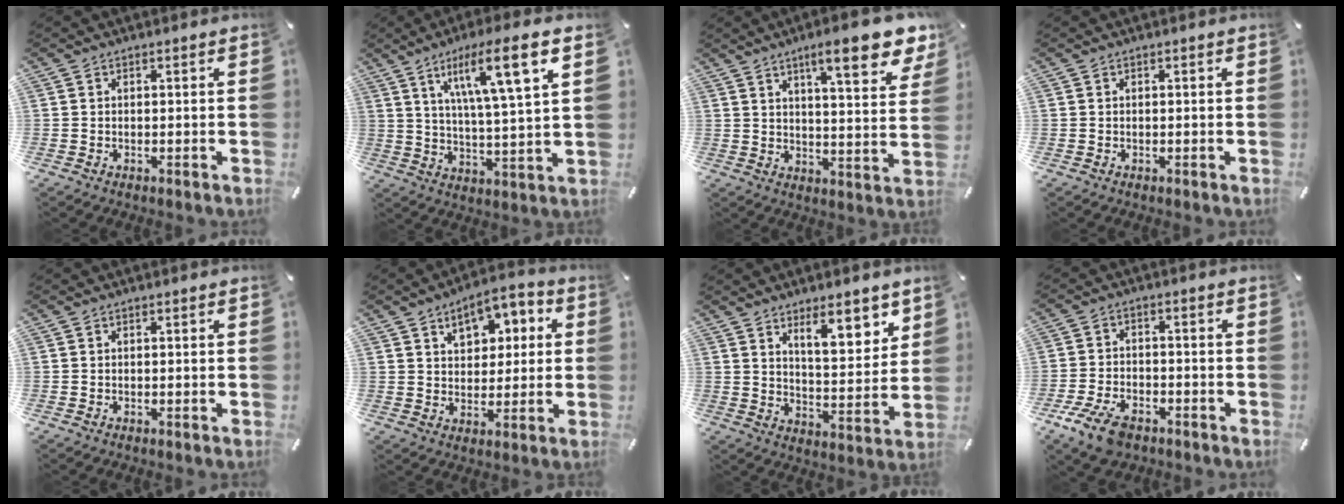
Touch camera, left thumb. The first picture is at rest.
{"total": 12.9, "force": [7.3, 1.4, 10.5], "torque": [-0.179, -0.025, 0.111]}
{"total": 14.0, "force": [9.0, 3.6, 10.1], "torque": [-0.150, -0.043, 0.143]}
{"total": 0.0}
{"total": 0.0}
{"total": 8.7, "force": [3.9, 6.4, 4.5], "torque": [-0.060, -0.013, 0.062]}
{"total": 10.2, "force": [7.6, 3.8, 5.7], "torque": [-0.063, -0.053, 0.126]}
{"total": 8.2, "force": [-5.0, 4.4, 4.7], "torque": [-0.108, 0.016, -0.094]}